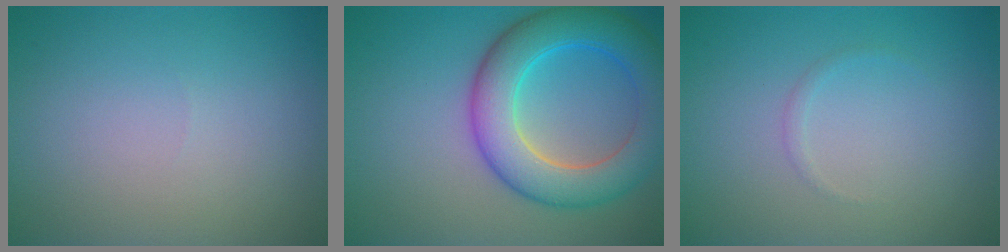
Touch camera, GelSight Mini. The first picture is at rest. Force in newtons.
{"total": 8.1, "press": 8.1, "slide": 0.3}
{"total": 0.6, "press": 0.6, "slide": 0.0}